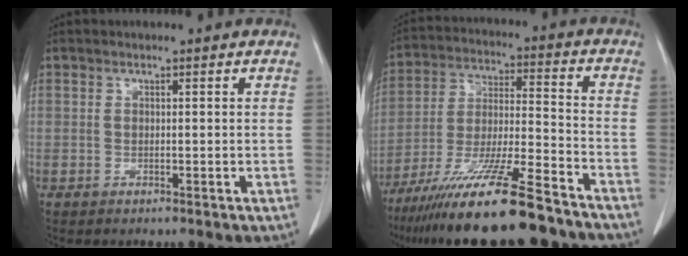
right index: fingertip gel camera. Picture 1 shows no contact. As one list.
[{"total": 19.3, "force": [-14.9, 1.1, 12.2], "torque": [-0.219, -0.032, -0.258]}]